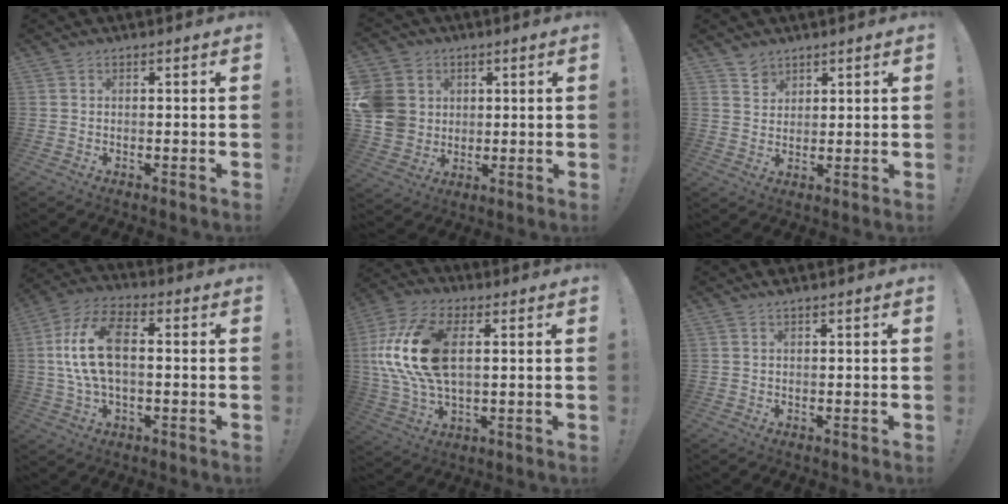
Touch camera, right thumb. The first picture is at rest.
{"total": 11.5, "force": [2.1, 10.5, 4.3], "torque": [-0.089, -0.002, 0.047]}
{"total": 4.1, "force": [3.2, 2.6, 0.3], "torque": [0.002, -0.028, 0.057]}
{"total": 14.4, "force": [1.2, 7.7, 12.1], "torque": [-0.232, 0.004, 0.022]}
{"total": 19.9, "force": [3.5, 11.0, 16.2], "torque": [-0.320, 0.000, 0.064]}
{"total": 0.9, "force": [0.8, -0.1, 0.4], "torque": [-0.009, 0.000, 0.015]}